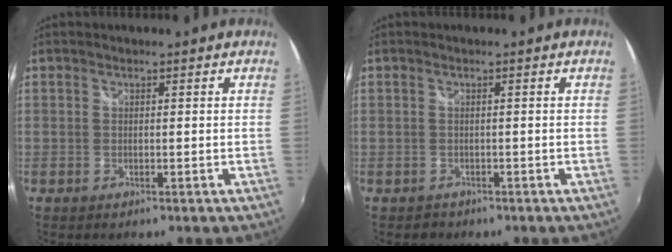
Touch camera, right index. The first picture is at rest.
{"total": 1.3, "force": [-0.9, 1.0, 0.1], "torque": [-0.006, -0.001, -0.010]}